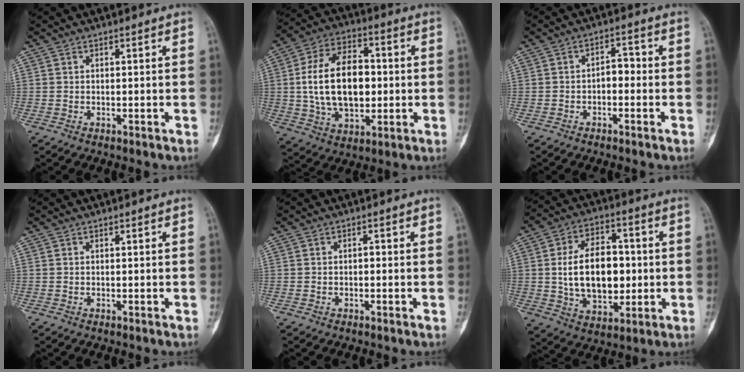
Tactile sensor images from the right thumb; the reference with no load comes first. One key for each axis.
{"total": 17.8, "fx": 0.5, "fy": 11.0, "fz": 14.1, "tx": -0.223, "ty": 0.016, "tz": 0.011}
{"total": 3.3, "fx": -0.8, "fy": 2.0, "fz": 2.5, "tx": -0.023, "ty": 0.022, "tz": -0.021}
{"total": 0.0}
{"total": 0.7, "fx": -0.1, "fy": 0.4, "fz": 0.5, "tx": -0.002, "ty": 0.003, "tz": -0.006}
{"total": 15.7, "fx": 0.2, "fy": 10.0, "fz": 12.1, "tx": -0.168, "ty": 0.012, "tz": 0.011}